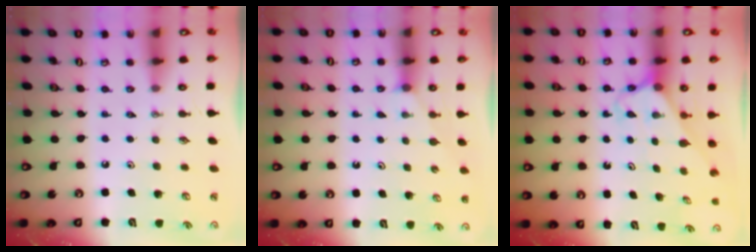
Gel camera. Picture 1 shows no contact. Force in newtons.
{"total": 2.2, "press": 2.2, "slide": 0.3}
{"total": 2.6, "press": 2.6, "slide": 0.2}